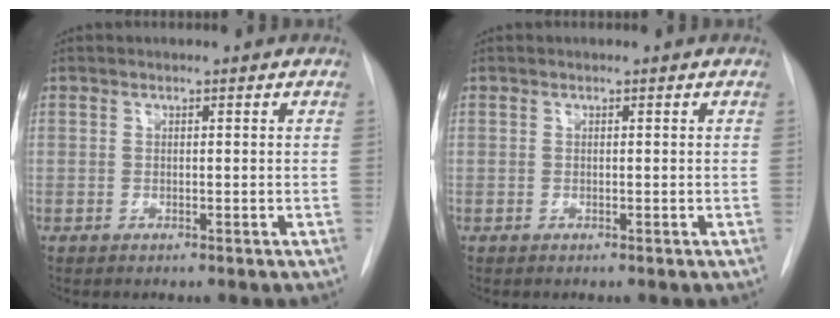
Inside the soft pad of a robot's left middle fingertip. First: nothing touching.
{"total": 0.0}